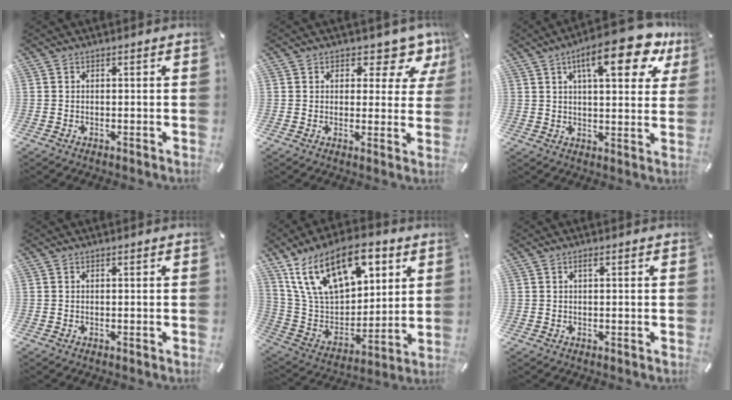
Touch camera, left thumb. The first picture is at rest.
{"total": 8.2, "force": [5.5, 4.3, 4.3], "torque": [-0.040, -0.044, 0.088]}
{"total": 17.8, "force": [9.0, 5.6, 14.3], "torque": [-0.214, -0.030, 0.136]}
{"total": 0.0}
{"total": 21.6, "force": [11.4, 12.6, 13.3], "torque": [-0.268, -0.046, 0.202]}
{"total": 1.2, "force": [0.3, 0.2, 1.1], "torque": [-0.022, 0.002, 0.005]}